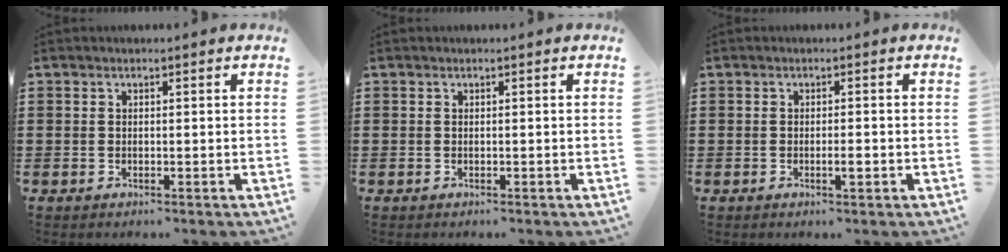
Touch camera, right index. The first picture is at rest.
{"total": 0.0}
{"total": 1.7, "force": [-0.6, 0.2, 1.6], "torque": [-0.028, -0.003, -0.009]}